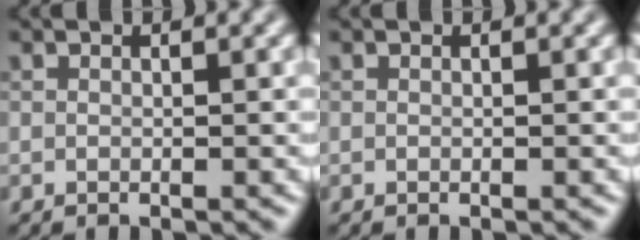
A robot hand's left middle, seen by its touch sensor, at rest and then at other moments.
{"total": 0.0}